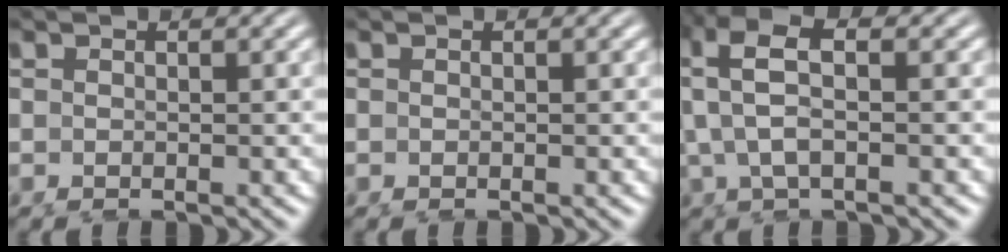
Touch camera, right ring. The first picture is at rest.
{"total": 0.0}
{"total": 8.2, "force": [2.6, 4.9, 6.1], "torque": [-0.131, 0.017, 0.029]}